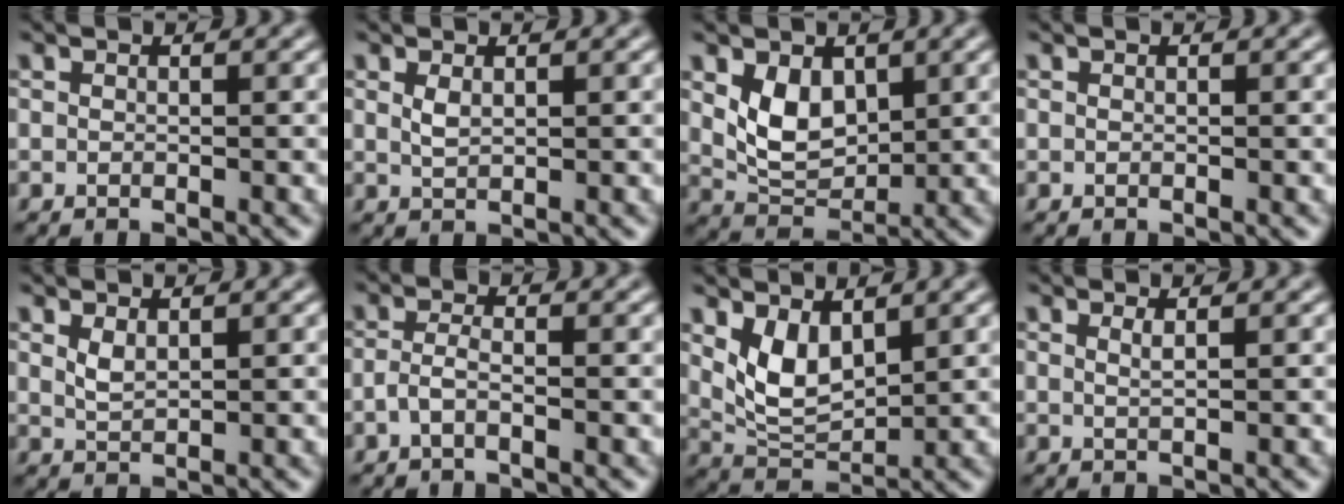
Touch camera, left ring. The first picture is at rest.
{"total": 1.2, "force": [0.6, 0.5, 0.9], "torque": [-0.024, -0.001, 0.014]}
{"total": 4.1, "force": [1.3, 2.8, 2.8], "torque": [-0.054, -0.008, 0.031]}
{"total": 0.0}
{"total": 1.4, "force": [0.8, 0.6, 1.0], "torque": [-0.025, -0.001, 0.021]}
{"total": 1.5, "force": [-0.7, 0.5, 1.3], "torque": [-0.029, 0.003, -0.020]}
{"total": 4.3, "force": [1.8, 2.3, 3.1], "torque": [-0.066, -0.010, 0.042]}
{"total": 1.0, "force": [0.5, 0.3, 0.8], "torque": [-0.007, 0.000, 0.006]}